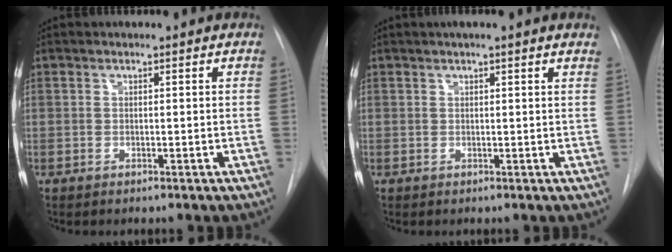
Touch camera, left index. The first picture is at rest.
{"total": 3.4, "force": [2.6, -0.2, 2.1], "torque": [-0.026, 0.019, 0.032]}